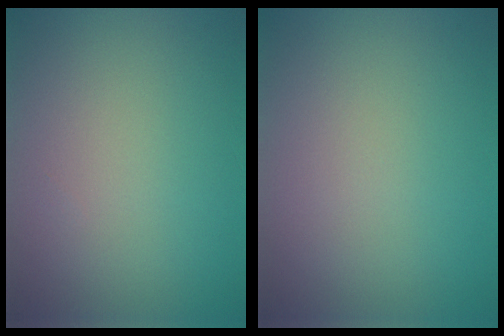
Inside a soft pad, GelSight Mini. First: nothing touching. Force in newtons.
{"total": 0.0}